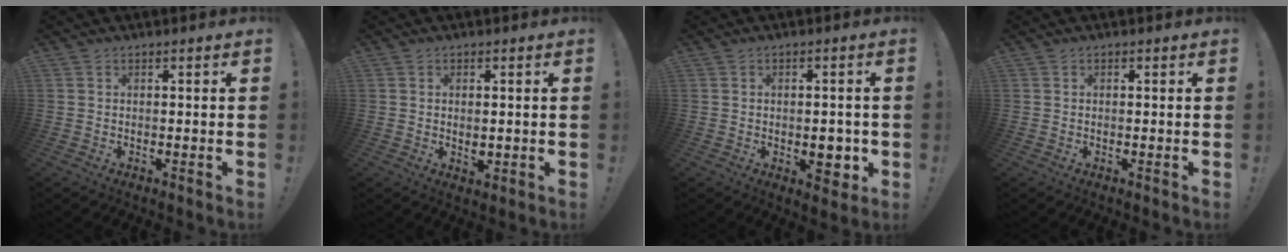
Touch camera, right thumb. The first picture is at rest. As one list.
[{"total": 3.8, "force": [0.7, 2.3, 3.0], "torque": [-0.026, -0.008, 0.011]}, {"total": 5.6, "force": [-1.0, 3.7, 4.1], "torque": [-0.043, 0.007, -0.014]}, {"total": 0.0}]